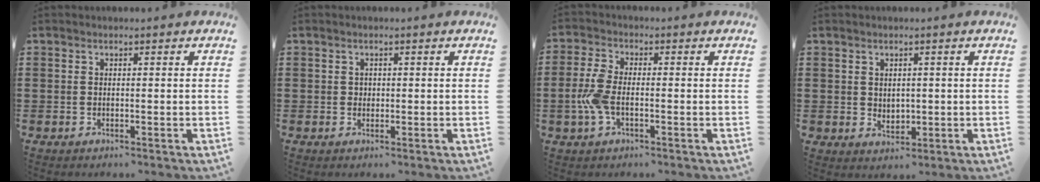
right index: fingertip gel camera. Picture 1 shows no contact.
{"total": 0.8, "force": [0.2, 0.7, 0.2], "torque": [-0.007, 0.003, 0.004]}
{"total": 5.1, "force": [-1.2, 2.3, 4.4], "torque": [-0.117, -0.009, -0.031]}
{"total": 2.0, "force": [1.0, 1.7, 0.3], "torque": [-0.004, 0.006, 0.017]}